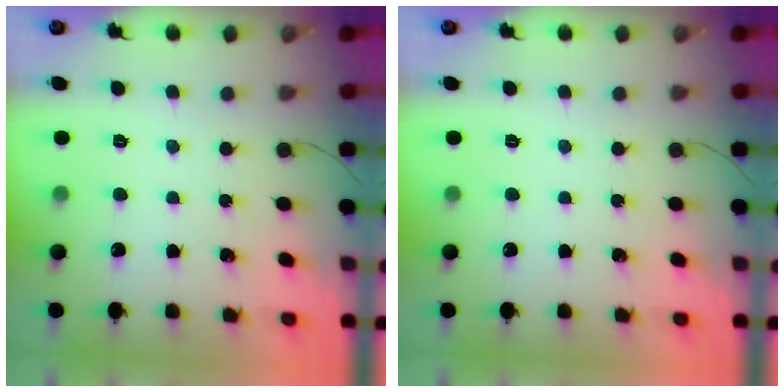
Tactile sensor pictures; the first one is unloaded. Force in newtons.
{"total": 0.0}